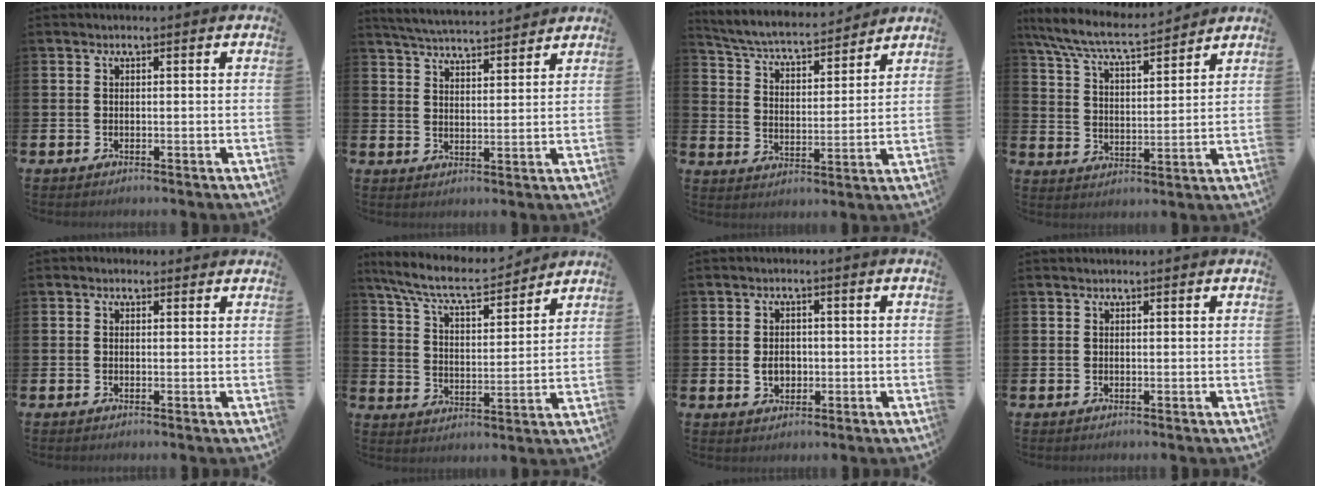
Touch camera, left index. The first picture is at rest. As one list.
[{"total": 5.0, "force": [5.0, 0.2, 0.4], "torque": [-0.028, -0.031, 0.089]}, {"total": 5.4, "force": [5.2, 0.8, 1.3], "torque": [-0.053, -0.042, 0.085]}, {"total": 7.8, "force": [7.3, 0.8, 2.7], "torque": [-0.083, -0.045, 0.129]}, {"total": 0.5, "force": [0.2, 0.4, 0.2], "torque": [-0.002, 0.005, 0.002]}, {"total": 8.1, "force": [7.4, 1.4, 2.9], "torque": [-0.090, -0.045, 0.129]}, {"total": 2.7, "force": [-0.2, 2.1, 1.7], "torque": [-0.015, -0.001, -0.012]}, {"total": 0.0}]